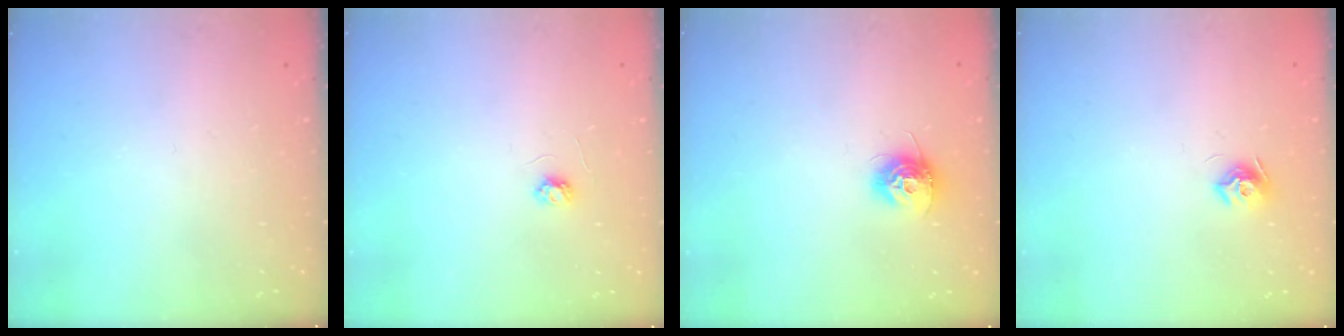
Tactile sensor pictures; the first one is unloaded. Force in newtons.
{"total": 3.1, "press": 3.1, "slide": 0.3}
{"total": 9.5, "press": 9.5, "slide": 0.4}
{"total": 7.8, "press": 7.8, "slide": 0.2}